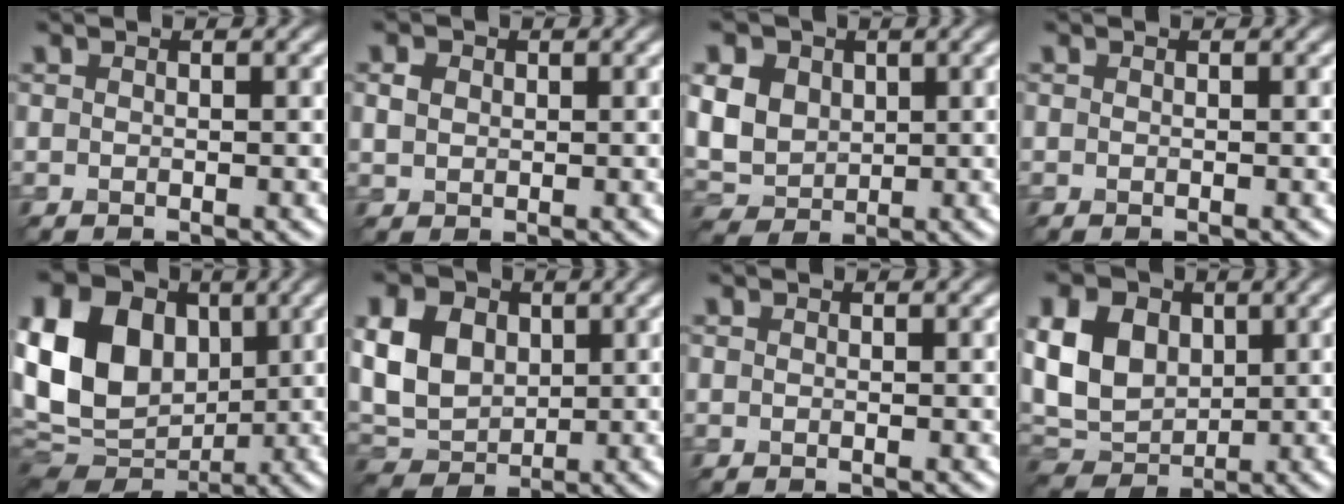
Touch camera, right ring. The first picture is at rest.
{"total": 1.5, "force": [0.3, 1.2, 0.7], "torque": [-0.015, -0.001, 0.004]}
{"total": 8.1, "force": [1.9, 6.4, 4.5], "torque": [-0.112, 0.021, 0.020]}
{"total": 0.0}
{"total": 15.7, "force": [1.7, 11.7, 10.4], "torque": [-0.219, 0.024, 0.029]}
{"total": 7.2, "force": [1.1, 5.5, 4.6], "torque": [-0.113, 0.004, 0.007]}
{"total": 0.0}
{"total": 8.2, "force": [1.2, 6.1, 5.3], "torque": [-0.128, 0.007, 0.010]}